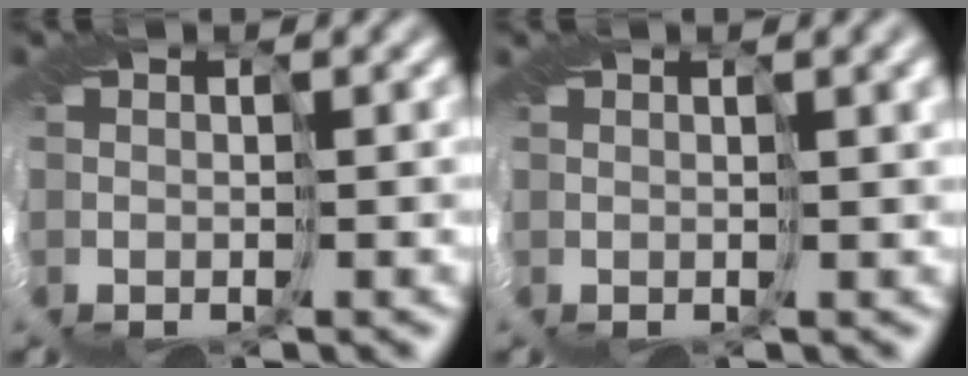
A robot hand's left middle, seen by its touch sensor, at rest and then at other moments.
{"total": 2.6, "force": [1.2, 0.7, 2.2], "torque": [-0.027, 0.006, 0.015]}